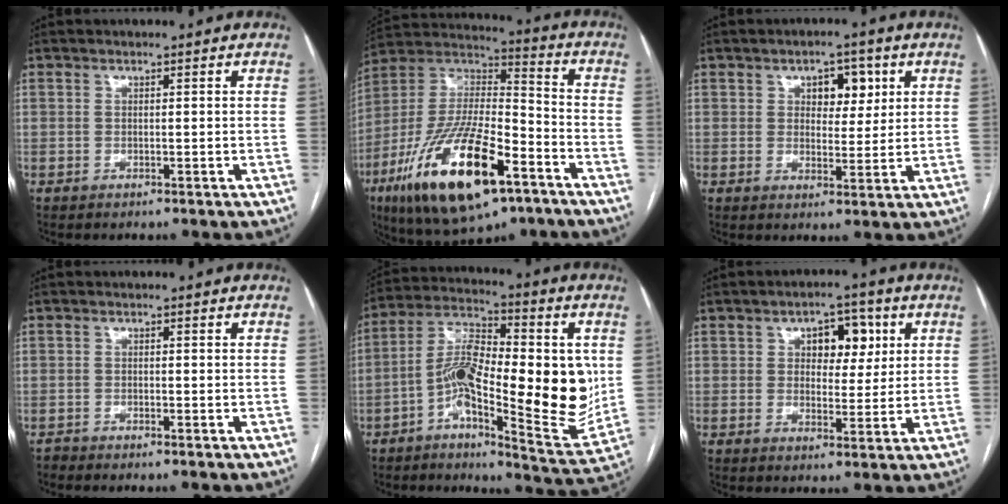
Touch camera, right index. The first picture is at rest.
{"total": 24.8, "force": [-12.4, 7.6, 20.1], "torque": [-0.402, -0.033, -0.213]}
{"total": 5.5, "force": [2.2, 3.2, 3.9], "torque": [-0.047, 0.010, 0.033]}
{"total": 0.8, "force": [-0.8, -0.2, 0.0], "torque": [0.000, -0.002, -0.016]}
{"total": 21.1, "force": [-1.1, 5.9, 20.2], "torque": [-0.329, 0.009, -0.020]}
{"total": 6.7, "force": [2.3, 3.9, 4.9], "torque": [-0.062, 0.016, 0.036]}